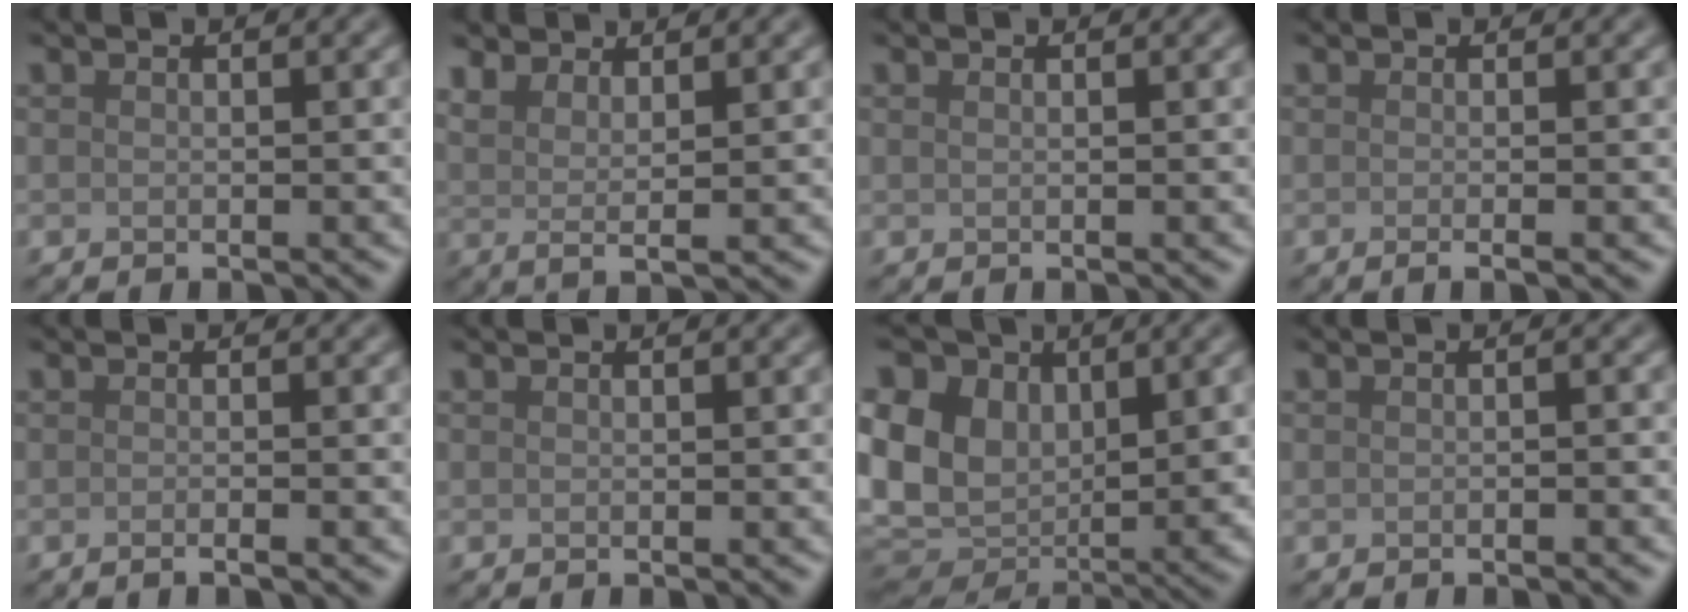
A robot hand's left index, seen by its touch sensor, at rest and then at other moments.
{"total": 3.2, "force": [2.6, 0.8, 1.8], "torque": [-0.035, -0.004, 0.045]}
{"total": 0.5, "force": [0.2, 0.3, 0.4], "torque": [-0.004, 0.001, -0.001]}
{"total": 1.9, "force": [-0.3, 0.7, 1.7], "torque": [-0.012, -0.004, -0.011]}
{"total": 1.6, "force": [-0.6, 0.5, 1.4], "torque": [-0.010, -0.005, -0.017]}
{"total": 0.0}
{"total": 14.2, "force": [3.3, 10.1, 9.5], "torque": [-0.216, 0.000, 0.072]}
{"total": 1.0, "force": [-0.5, 0.1, 0.9], "torque": [-0.010, 0.001, -0.009]}